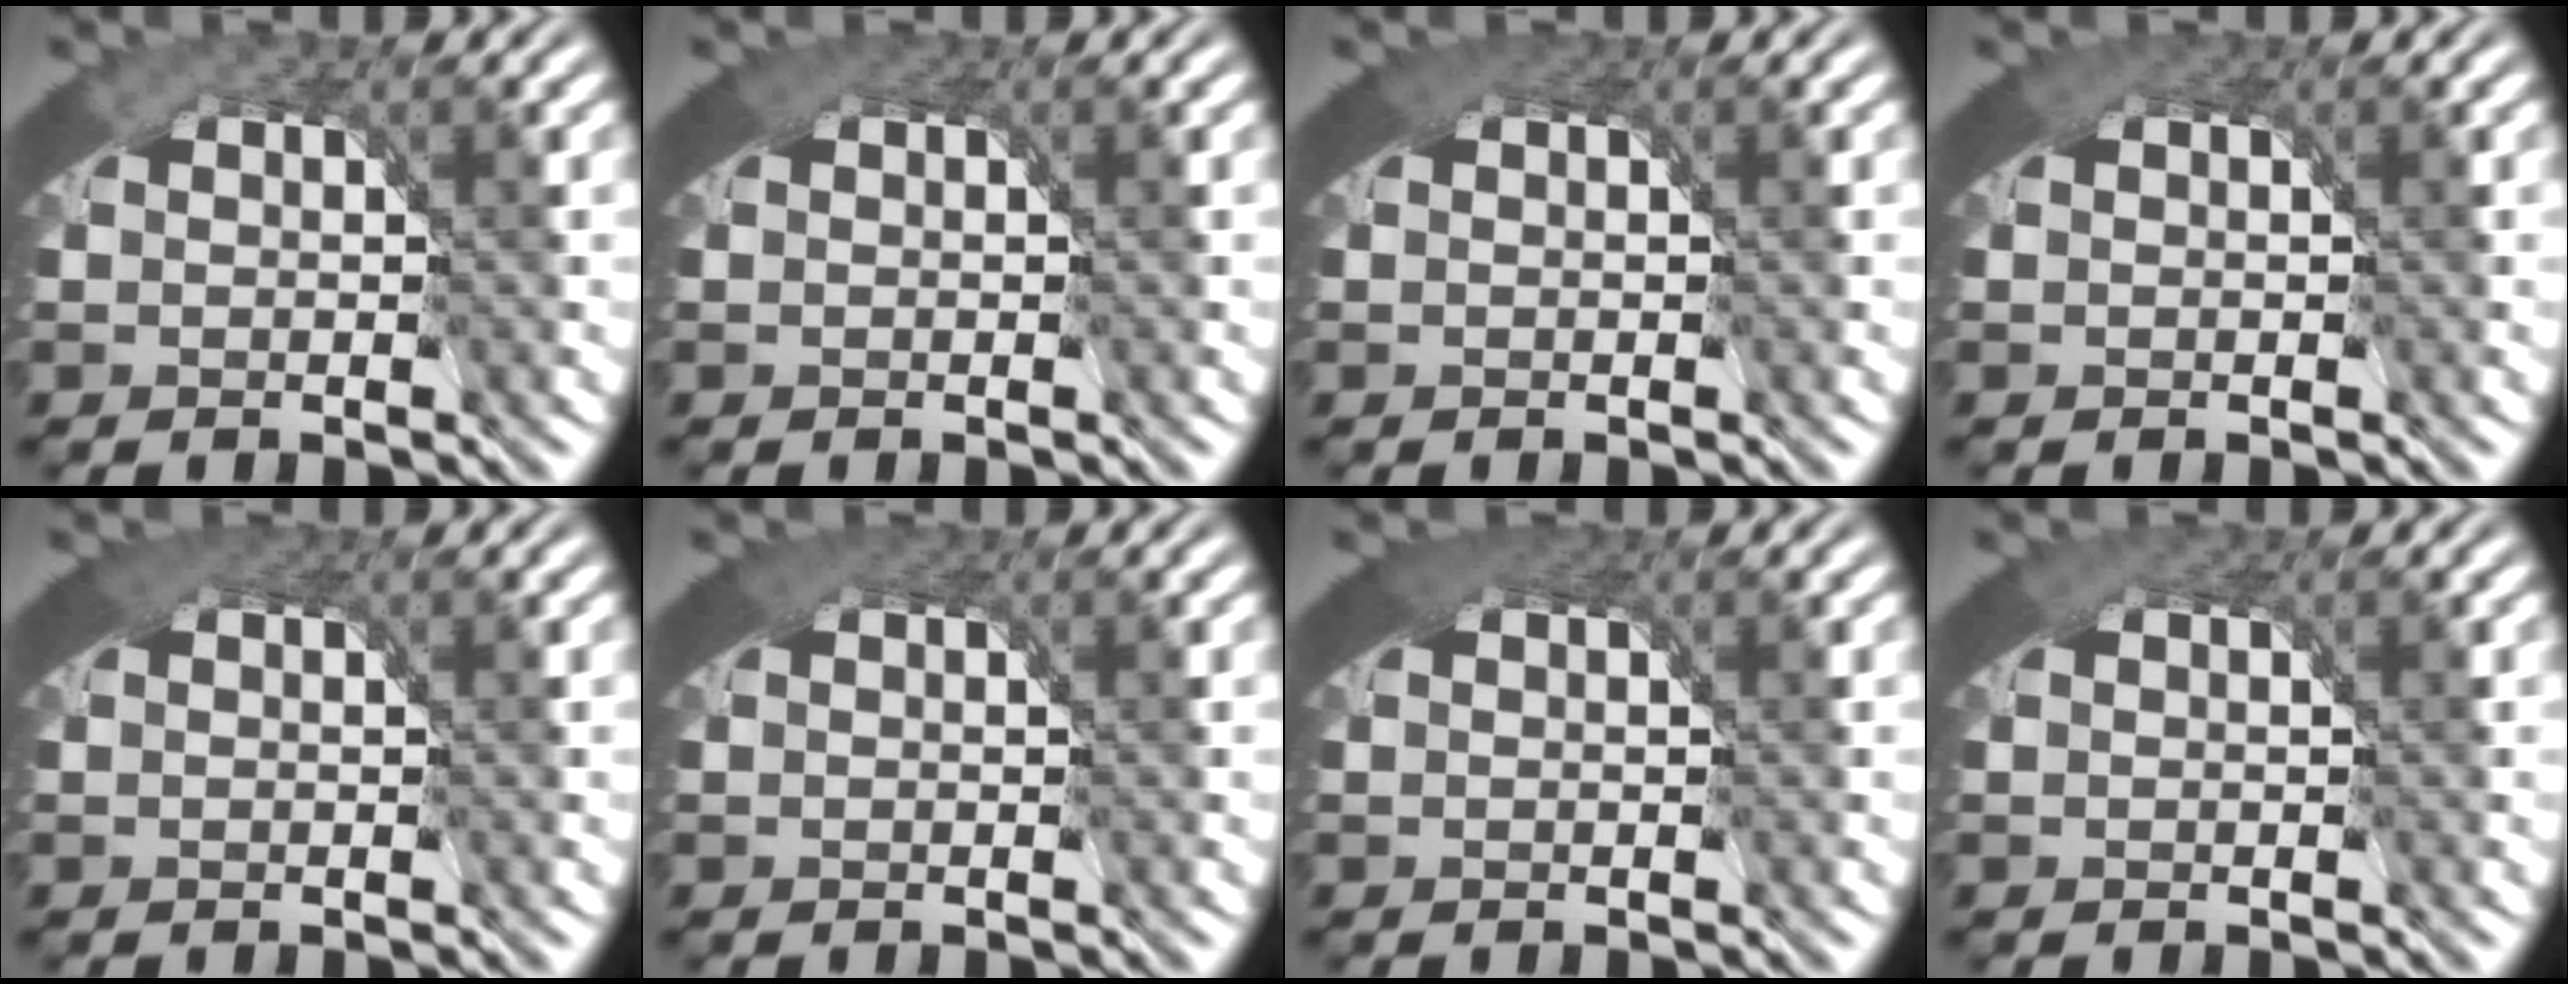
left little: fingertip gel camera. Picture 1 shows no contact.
{"total": 1.3, "force": [0.7, 0.8, 0.7], "torque": [-0.014, -0.002, 0.011]}
{"total": 1.8, "force": [1.0, 1.0, 1.2], "torque": [-0.021, -0.004, 0.016]}
{"total": 1.2, "force": [0.6, 0.8, 0.6], "torque": [-0.011, -0.002, 0.010]}
{"total": 1.9, "force": [1.0, 1.0, 1.3], "torque": [-0.023, -0.004, 0.016]}
{"total": 1.8, "force": [1.0, 1.0, 1.2], "torque": [-0.020, -0.004, 0.016]}
{"total": 2.3, "force": [1.0, 1.2, 1.7], "torque": [-0.032, -0.008, 0.019]}
{"total": 0.9, "force": [0.4, 0.7, 0.5], "torque": [-0.010, -0.002, 0.006]}